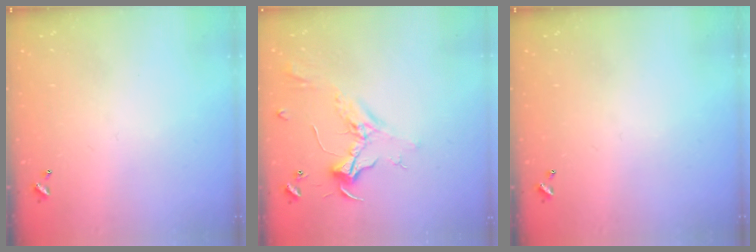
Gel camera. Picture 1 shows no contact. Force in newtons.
{"total": 2.4, "press": 2.3, "slide": 0.7}
{"total": 0.0}